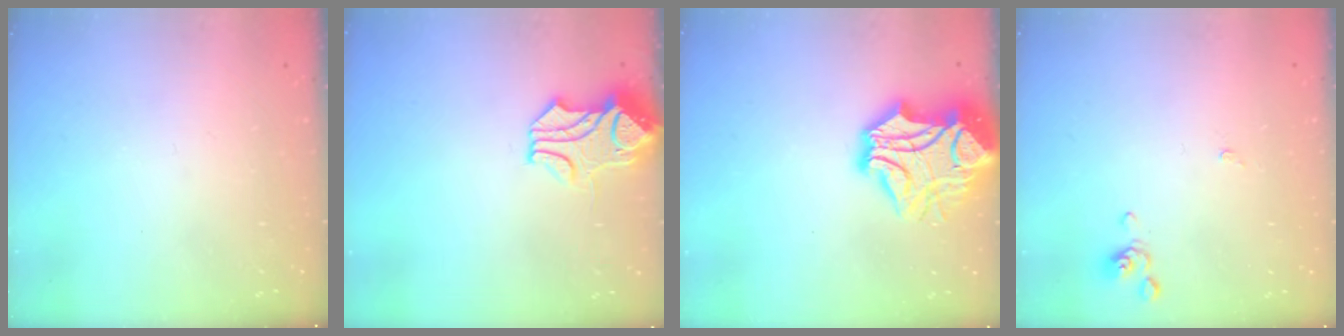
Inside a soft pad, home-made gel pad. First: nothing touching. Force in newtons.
{"total": 1.5, "press": 0.8, "slide": 1.3}
{"total": 15.0, "press": 14.8, "slide": 2.2}
{"total": 0.0}